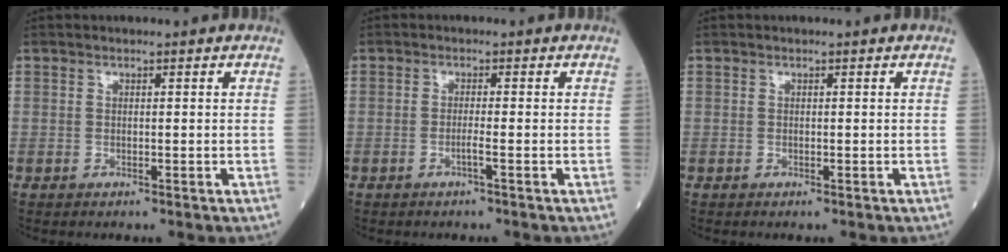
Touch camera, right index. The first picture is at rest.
{"total": 1.2, "force": [-0.7, -0.3, 0.9], "torque": [-0.016, 0.001, -0.015]}
{"total": 0.0}